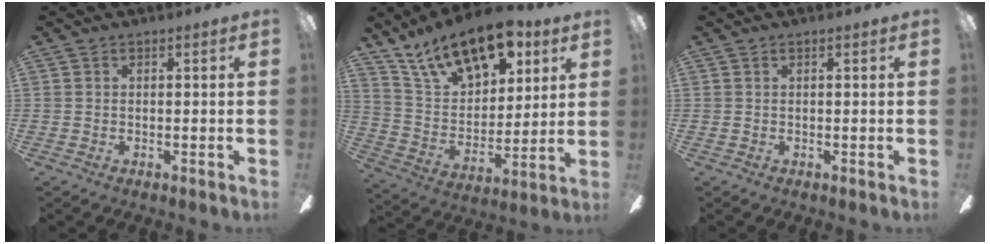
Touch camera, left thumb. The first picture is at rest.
{"total": 19.1, "force": [12.6, 9.5, 10.6], "torque": [-0.179, -0.061, 0.225]}
{"total": 0.0}